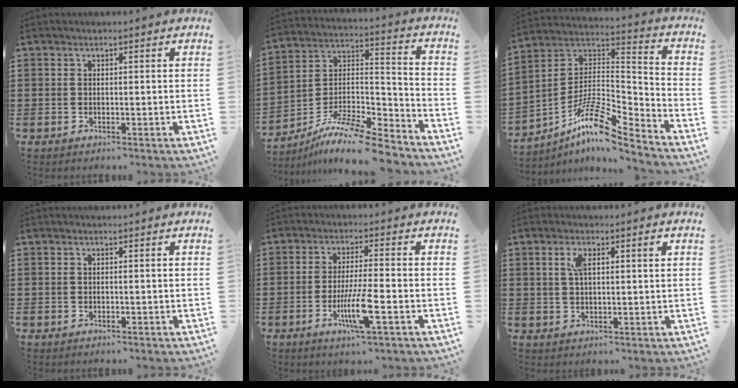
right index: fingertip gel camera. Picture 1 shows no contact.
{"total": 10.3, "force": [-8.9, 1.8, 5.0], "torque": [-0.091, 0.019, -0.177]}
{"total": 10.6, "force": [-7.5, 2.6, 7.1], "torque": [-0.152, 0.001, -0.151]}
{"total": 0.0}
{"total": 7.2, "force": [-2.7, 0.7, 6.7], "torque": [-0.135, -0.019, -0.052]}
{"total": 3.5, "force": [1.3, 1.0, 3.0], "torque": [-0.055, 0.004, 0.018]}